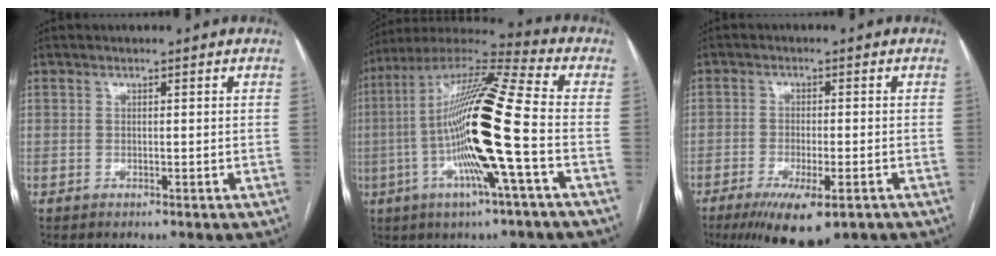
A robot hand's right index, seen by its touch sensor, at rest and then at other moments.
{"total": 19.7, "force": [-3.4, 0.1, 19.5], "torque": [-0.375, -0.003, -0.076]}
{"total": 10.1, "force": [-6.2, 2.6, 7.5], "torque": [-0.122, -0.021, -0.093]}